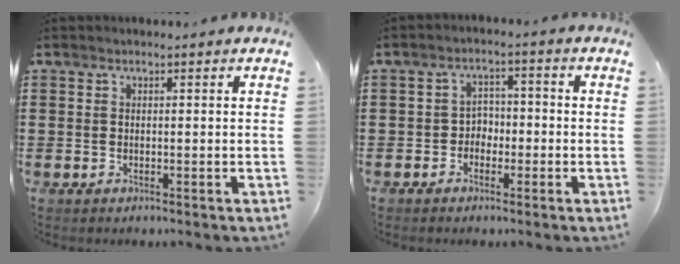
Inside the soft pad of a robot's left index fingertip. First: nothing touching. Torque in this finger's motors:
{"motor_torque": [-0.05, 0.03, 0.09, 0.00]}